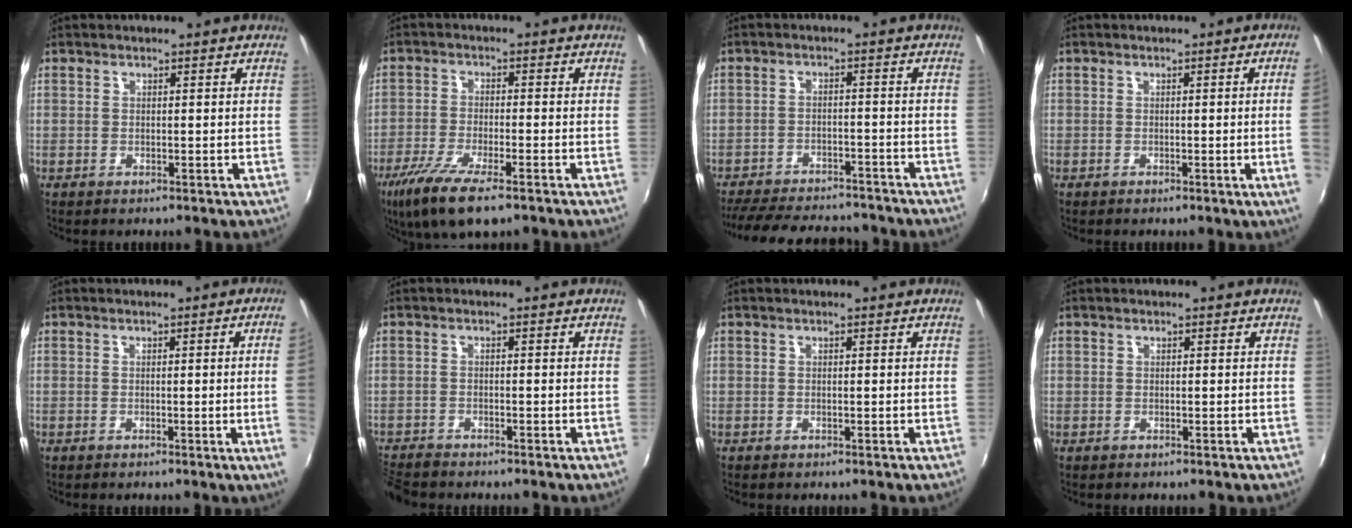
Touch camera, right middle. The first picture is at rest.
{"total": 11.0, "force": [-7.2, 2.8, 7.9], "torque": [-0.179, -0.038, -0.135]}
{"total": 17.6, "force": [-15.2, 5.8, 6.8], "torque": [-0.154, 0.002, -0.212]}
{"total": 3.7, "force": [0.0, -2.0, 3.1], "torque": [-0.050, -0.013, 0.006]}
{"total": 4.7, "force": [0.1, -2.1, 4.1], "torque": [-0.063, -0.010, 0.004]}
{"total": 5.3, "force": [-5.0, 1.0, 1.4], "torque": [-0.048, -0.024, -0.094]}
{"total": 0.0}
{"total": 0.0}